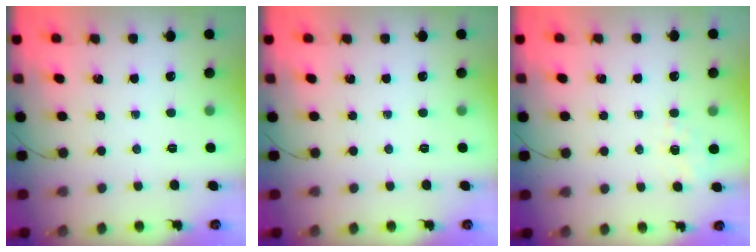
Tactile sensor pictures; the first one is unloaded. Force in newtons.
{"total": 0.0}
{"total": 1.7, "press": 1.2, "slide": 1.3}